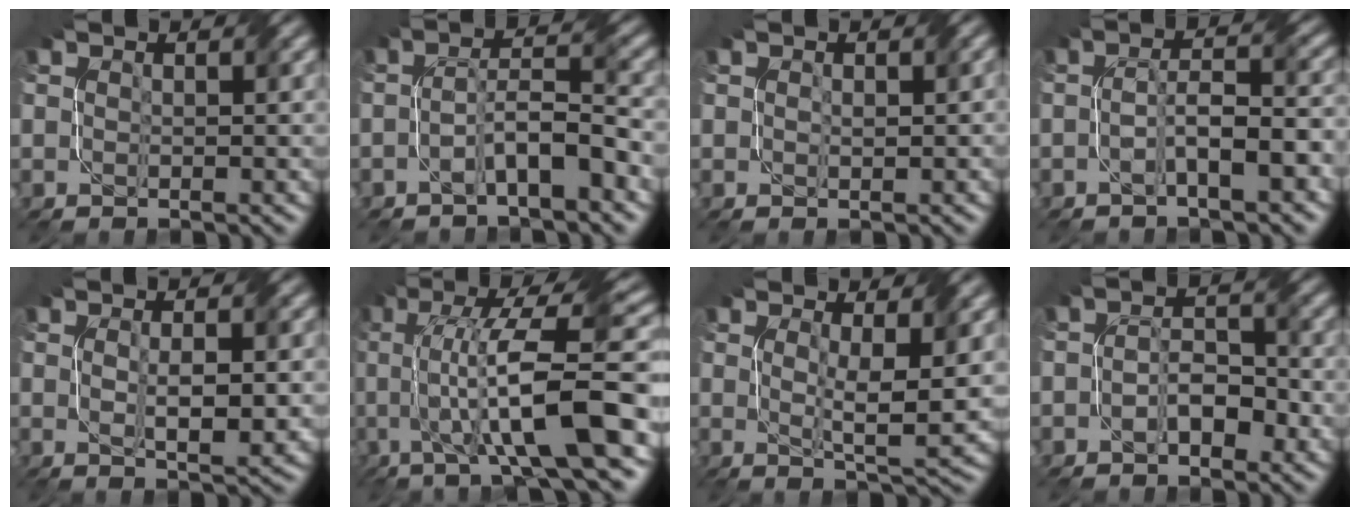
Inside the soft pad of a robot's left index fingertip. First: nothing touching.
{"total": 4.4, "force": [-2.4, 0.9, 3.6], "torque": [-0.064, 0.017, -0.045]}
{"total": 0.9, "force": [0.2, 0.5, 0.7], "torque": [-0.011, -0.001, 0.007]}
{"total": 4.5, "force": [-2.0, 1.1, 3.9], "torque": [-0.072, 0.013, -0.037]}
{"total": 3.5, "force": [0.0, 0.9, 3.4], "torque": [-0.063, -0.003, 0.004]}
{"total": 13.2, "force": [-1.0, 3.0, 12.8], "torque": [-0.197, 0.018, -0.019]}
{"total": 4.4, "force": [0.9, 0.8, 4.2], "torque": [-0.074, -0.012, 0.018]}
{"total": 3.1, "force": [-1.3, 1.6, 2.2], "torque": [-0.037, 0.009, -0.022]}